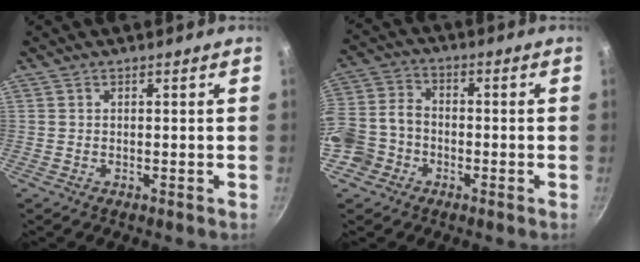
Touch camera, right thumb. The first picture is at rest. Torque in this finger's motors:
{"motor_torque": [0.34, 0.04, 0.50, 0.19, 0.12]}